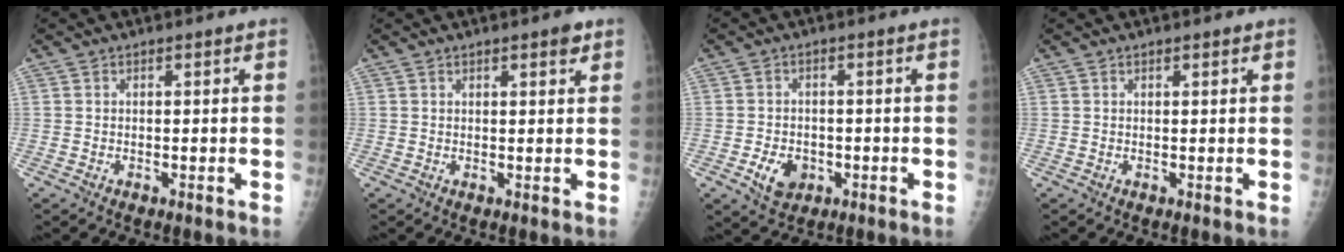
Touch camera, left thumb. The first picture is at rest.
{"total": 2.4, "force": [1.4, 0.6, 1.8], "torque": [-0.019, -0.005, 0.017]}
{"total": 5.6, "force": [-2.0, 4.1, 3.2], "torque": [-0.044, 0.008, -0.027]}
{"total": 0.9, "force": [0.5, 0.2, 0.7], "torque": [-0.010, 0.000, 0.008]}